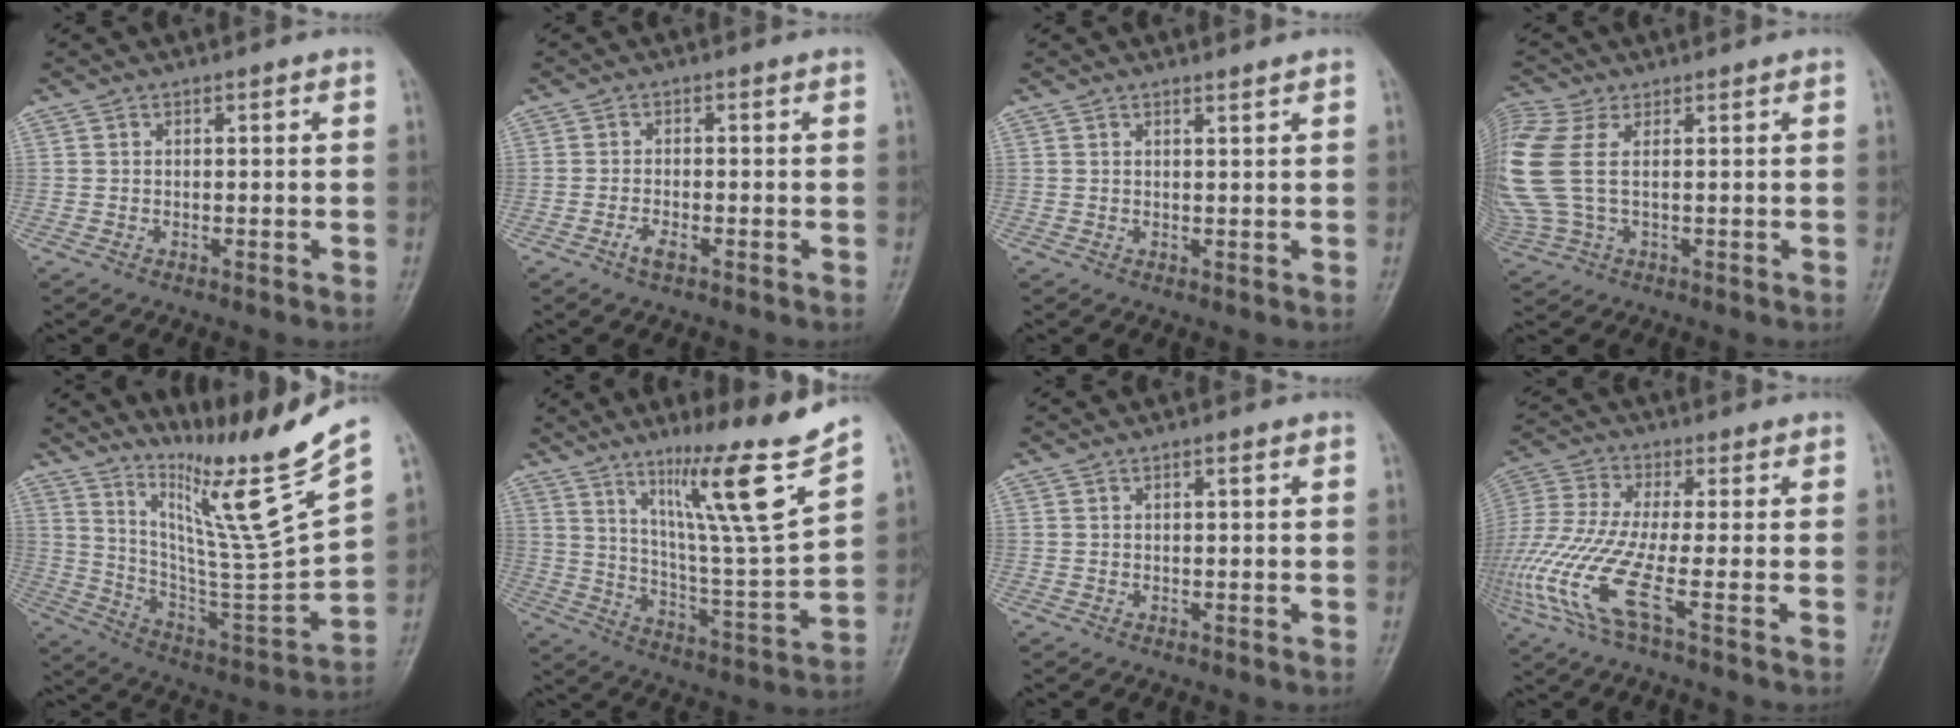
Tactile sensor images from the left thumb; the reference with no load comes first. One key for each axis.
{"total": 2.2, "fx": -1.3, "fy": 0.6, "fz": 1.6, "tx": -0.035, "ty": 0.007, "tz": -0.024}
{"total": 0.8, "fx": 0.8, "fy": -0.3, "fz": 0.3, "tx": -0.012, "ty": -0.011, "tz": 0.015}
{"total": 10.9, "fx": 2.1, "fy": 5.3, "fz": 9.3, "tx": -0.260, "ty": 0.017, "tz": 0.052}
{"total": 19.6, "fx": 14.9, "fy": -1.6, "fz": 12.7, "tx": -0.177, "ty": -0.129, "tz": 0.269}
{"total": 18.8, "fx": 12.1, "fy": 0.2, "fz": 14.4, "tx": -0.210, "ty": -0.081, "tz": 0.203}
{"total": 0.6, "fx": 0.2, "fy": 0.1, "fz": 0.5, "tx": -0.009, "ty": 0.002, "tz": 0.003}
{"total": 13.5, "fx": -4.5, "fy": 2.1, "fz": 12.6, "tx": -0.316, "ty": 0.000, "tz": -0.099}